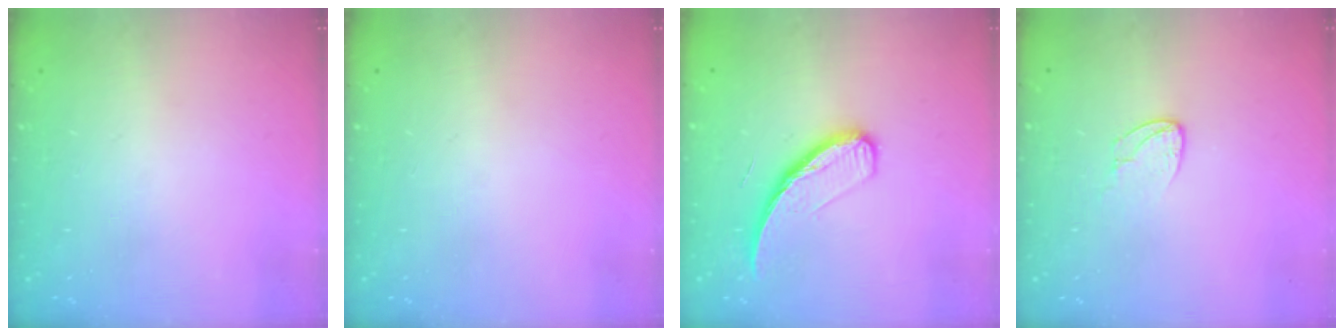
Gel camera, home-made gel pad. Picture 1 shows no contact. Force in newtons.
{"total": 0.0}
{"total": 10.5, "press": 10.5, "slide": 0.2}
{"total": 5.3, "press": 5.2, "slide": 0.4}